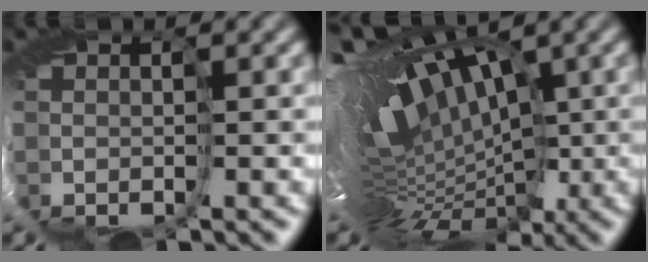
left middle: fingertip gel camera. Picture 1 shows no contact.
{"total": 16.6, "force": [2.3, 8.8, 13.9], "torque": [-0.203, 0.011, 0.060]}